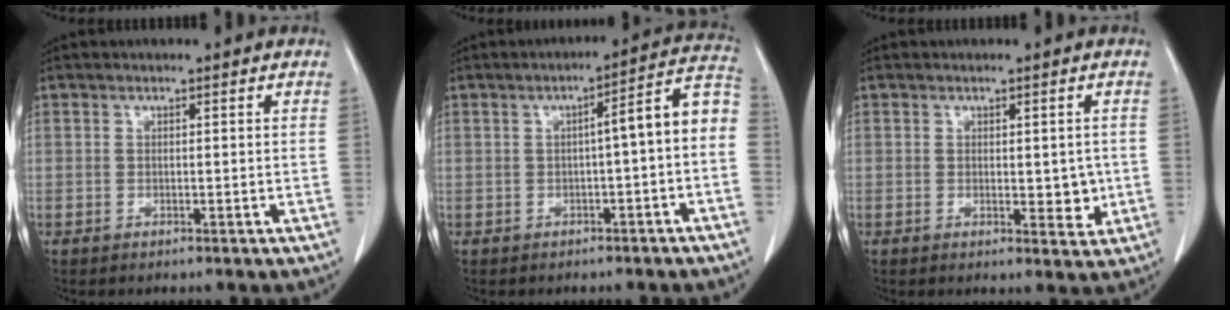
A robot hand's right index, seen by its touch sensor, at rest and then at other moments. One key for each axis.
{"total": 7.6, "fx": -1.2, "fy": 0.9, "fz": 7.4, "tx": -0.092, "ty": 0.032, "tz": -0.021}
{"total": 3.8, "fx": -0.1, "fy": 1.8, "fz": 3.3, "tx": -0.034, "ty": -0.005, "tz": 0.007}